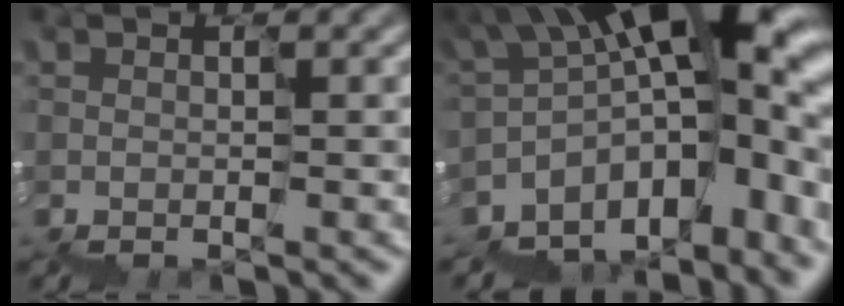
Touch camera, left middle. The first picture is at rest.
{"total": 14.0, "force": [-3.8, 6.4, 11.8], "torque": [-0.163, 0.019, -0.057]}